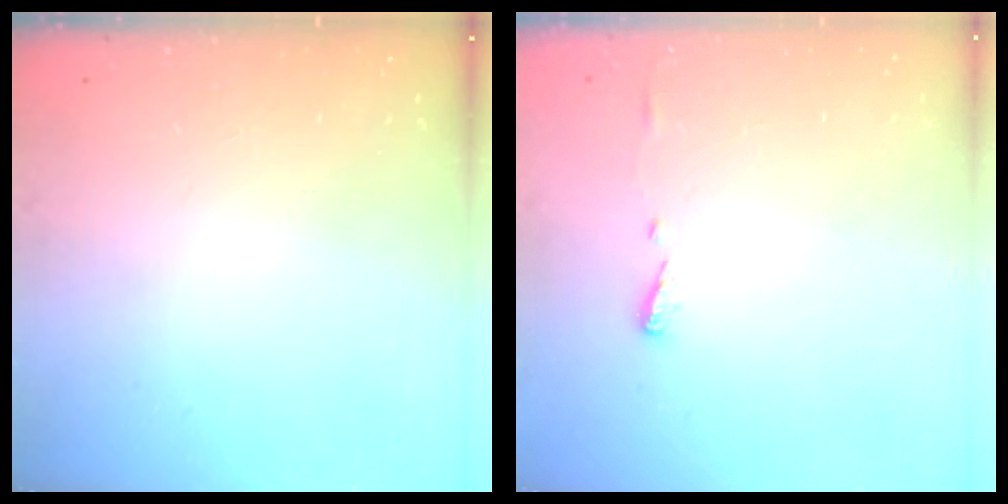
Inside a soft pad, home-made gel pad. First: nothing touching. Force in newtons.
{"total": 4.9, "press": 4.9, "slide": 0.6}